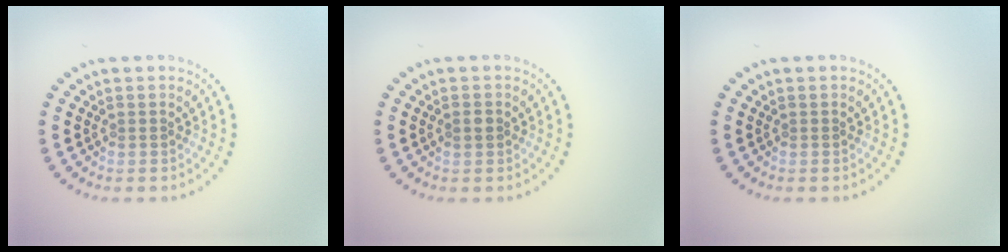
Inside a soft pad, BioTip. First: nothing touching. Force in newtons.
{"total": 1.2, "press": 1.2, "slide": 0.0}
{"total": 0.0}